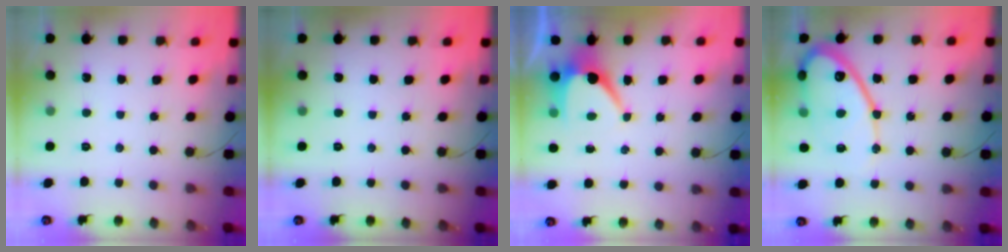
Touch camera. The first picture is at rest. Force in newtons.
{"total": 0.0}
{"total": 7.1, "press": 7.1, "slide": 0.3}
{"total": 15.4, "press": 15.4, "slide": 1.3}